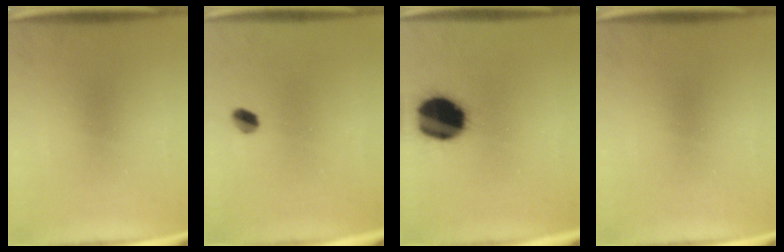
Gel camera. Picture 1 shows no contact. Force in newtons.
{"total": 2.7}
{"total": 19.8}
{"total": 0.0}